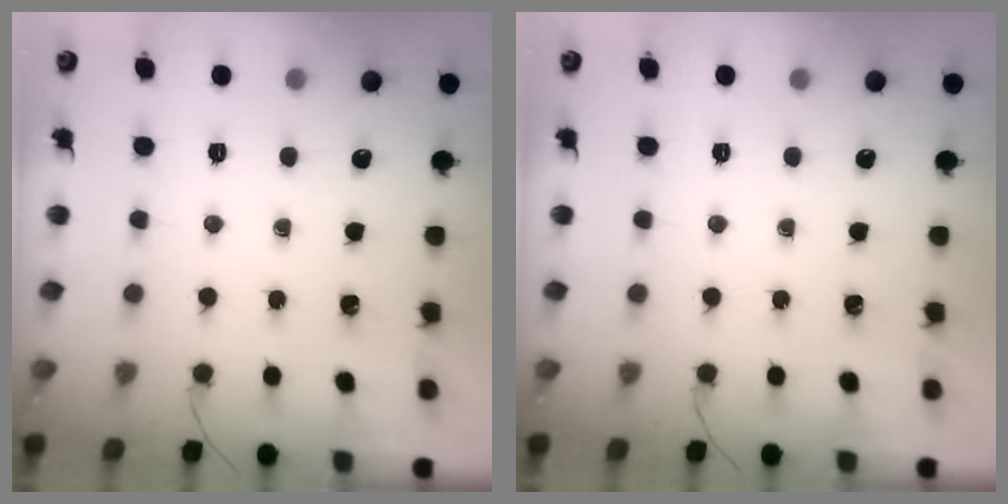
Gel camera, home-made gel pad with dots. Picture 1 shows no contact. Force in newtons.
{"total": 0.0}